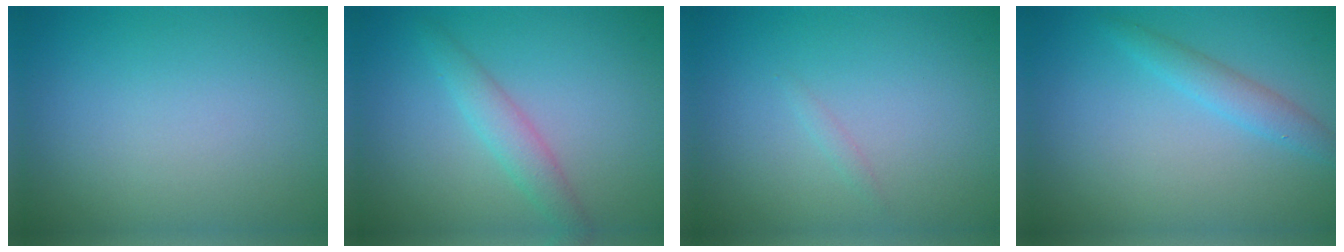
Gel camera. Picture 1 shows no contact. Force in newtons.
{"total": 2.3, "press": 2.3, "slide": 0.1}
{"total": 0.5, "press": 0.5, "slide": 0.0}
{"total": 2.0, "press": 2.0, "slide": 0.1}